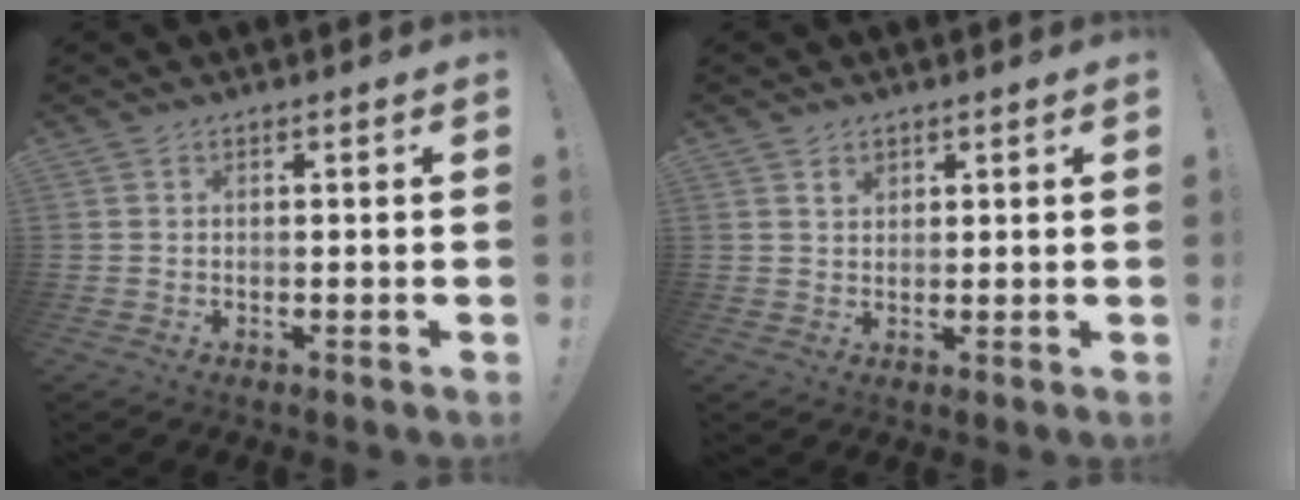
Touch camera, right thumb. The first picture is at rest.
{"total": 2.3, "force": [1.5, 1.5, 0.9], "torque": [-0.007, -0.006, 0.026]}